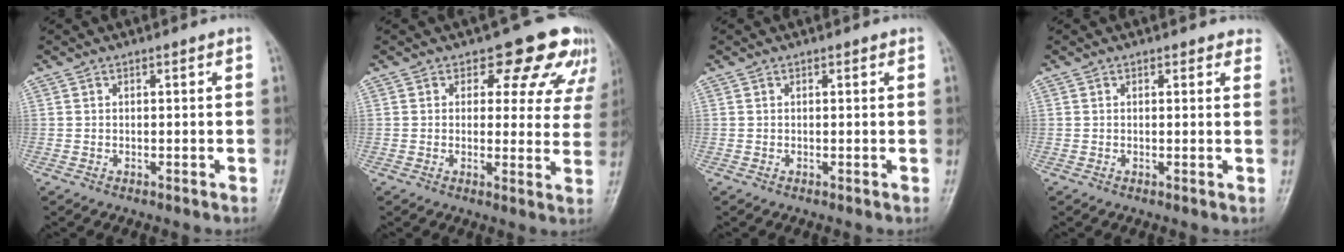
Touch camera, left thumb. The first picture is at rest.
{"total": 11.0, "force": [7.6, 6.3, 4.8], "torque": [0.002, -0.031, 0.067]}
{"total": 0.5, "force": [0.3, 0.3, 0.2], "torque": [-0.003, -0.002, 0.001]}
{"total": 2.5, "force": [2.1, 1.3, 0.6], "torque": [0.021, -0.006, 0.010]}